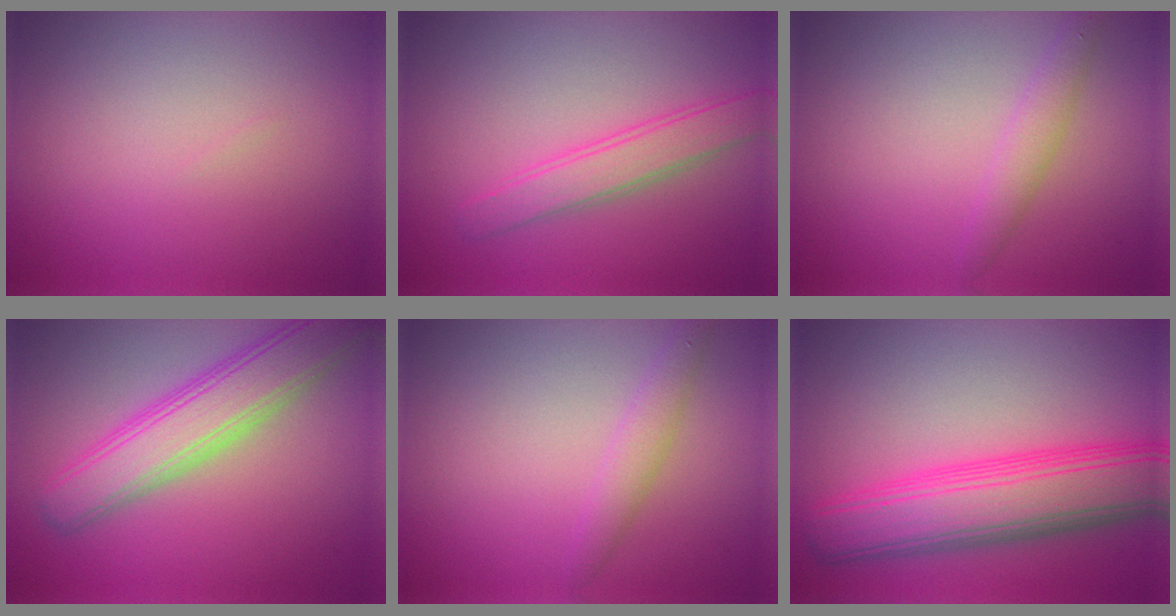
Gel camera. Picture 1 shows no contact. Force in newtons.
{"total": 2.9, "press": 2.9, "slide": 0.1}
{"total": 1.8, "press": 1.8, "slide": 0.0}
{"total": 6.5, "press": 6.5, "slide": 0.3}
{"total": 1.8, "press": 1.8, "slide": 0.0}
{"total": 8.4, "press": 8.4, "slide": 0.2}